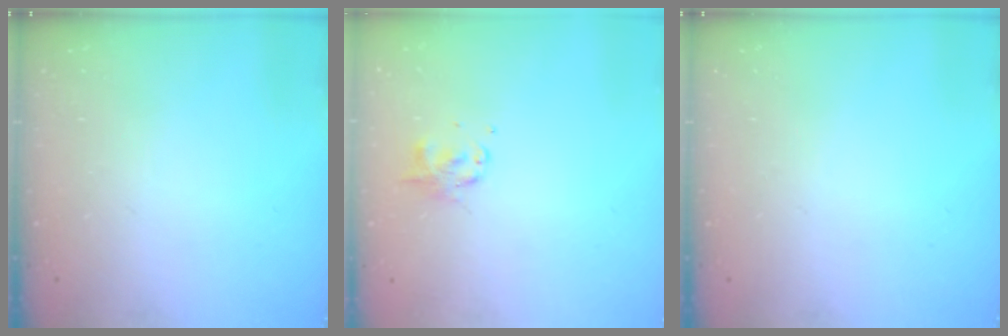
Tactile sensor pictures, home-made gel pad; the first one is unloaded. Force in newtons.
{"total": 2.5, "press": 2.5, "slide": 0.6}
{"total": 0.0}